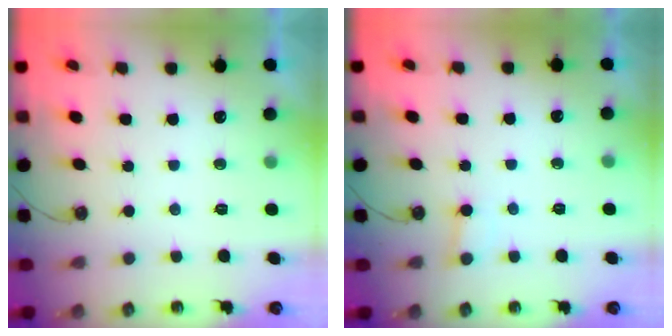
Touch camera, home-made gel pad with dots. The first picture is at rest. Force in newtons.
{"total": 2.9, "press": 2.9, "slide": 0.2}